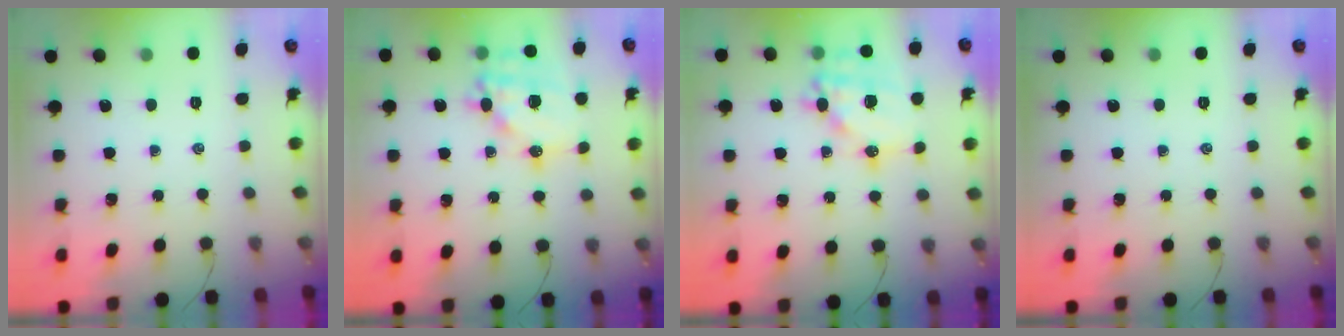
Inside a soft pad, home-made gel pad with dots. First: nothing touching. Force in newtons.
{"total": 17.2, "press": 16.8, "slide": 3.4}
{"total": 17.2, "press": 16.8, "slide": 3.4}
{"total": 0.0}